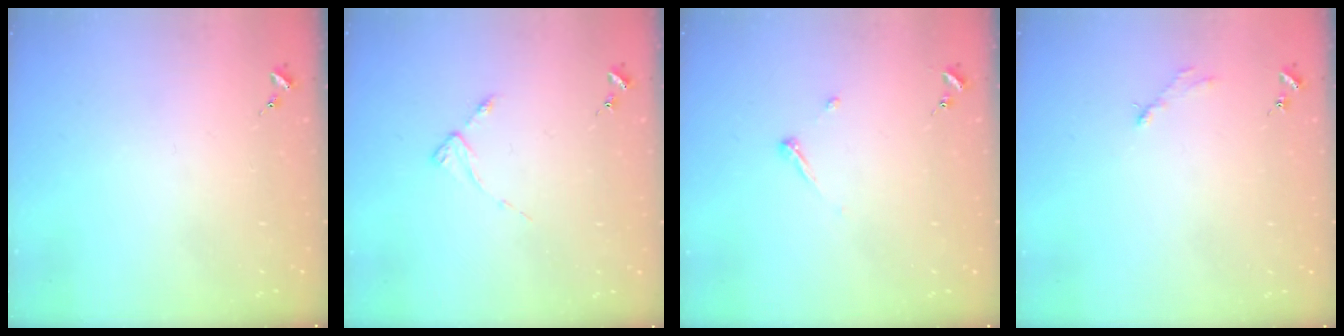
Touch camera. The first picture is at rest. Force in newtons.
{"total": 2.7, "press": 2.7, "slide": 0.3}
{"total": 4.5, "press": 4.5, "slide": 0.4}
{"total": 2.8, "press": 2.8, "slide": 0.4}